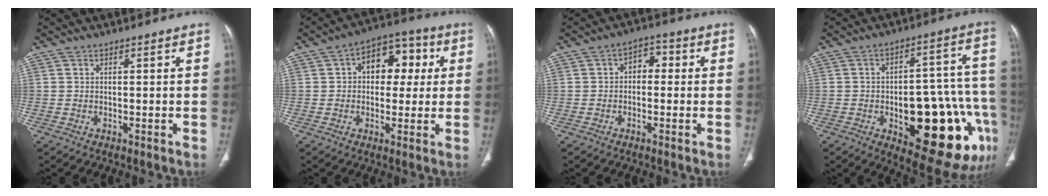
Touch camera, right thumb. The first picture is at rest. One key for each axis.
{"total": 11.6, "fx": 2.4, "fy": 7.7, "fz": 8.4, "tx": -0.071, "ty": 0.021, "tz": 0.027}
{"total": 4.4, "fx": 0.3, "fy": 3.0, "fz": 3.3, "tx": -0.025, "ty": 0.017, "tz": -0.008}
{"total": 27.3, "fx": -8.9, "fy": 10.9, "fz": 23.4, "tx": -0.260, "ty": 0.034, "tz": -0.098}